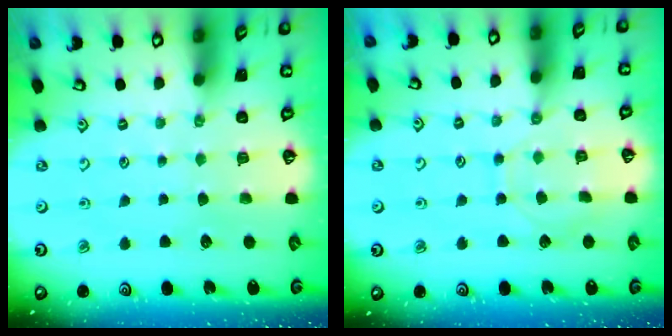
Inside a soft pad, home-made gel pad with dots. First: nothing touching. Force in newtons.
{"total": 8.4, "press": 8.3, "slide": 1.0}